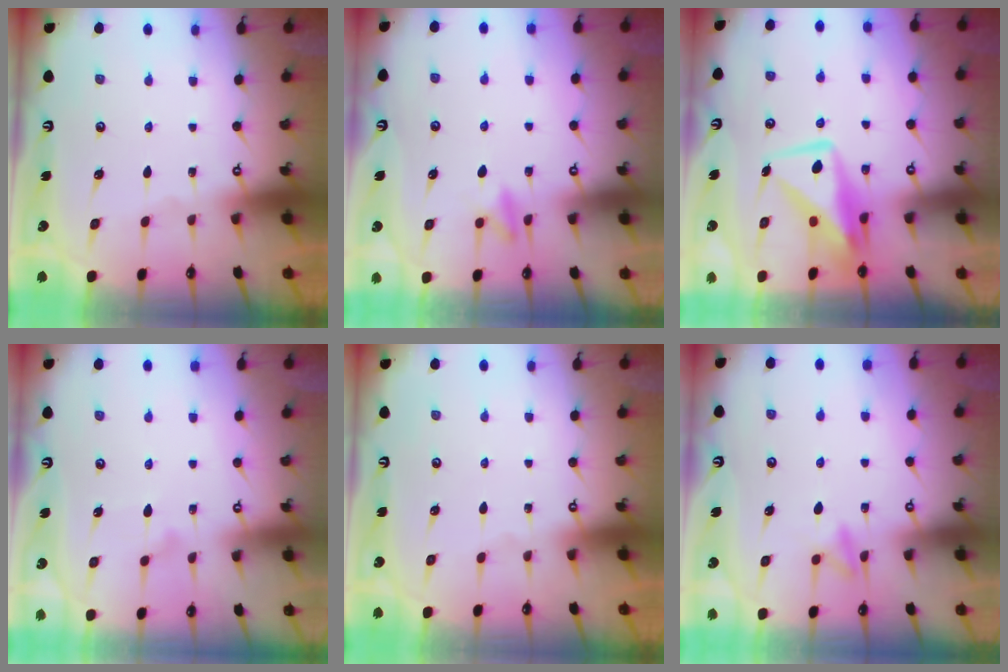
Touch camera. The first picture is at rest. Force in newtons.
{"total": 4.9, "press": 4.8, "slide": 0.6}
{"total": 11.0, "press": 11.0, "slide": 0.8}
{"total": 8.3, "press": 8.3, "slide": 0.3}
{"total": 0.0}
{"total": 8.7, "press": 8.6, "slide": 1.1}